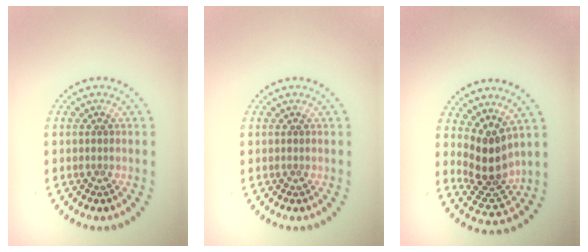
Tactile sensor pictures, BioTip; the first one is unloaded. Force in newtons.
{"total": 0.0}
{"total": 4.0, "press": 3.0, "slide": 2.5}